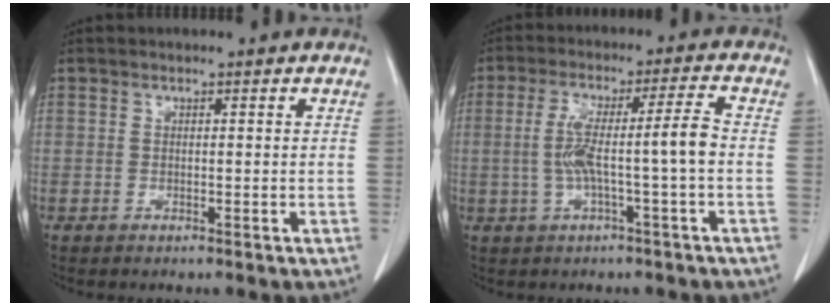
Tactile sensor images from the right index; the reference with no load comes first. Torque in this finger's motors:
{"motor_torque": [1.24, -0.36, 0.63, 0.15]}